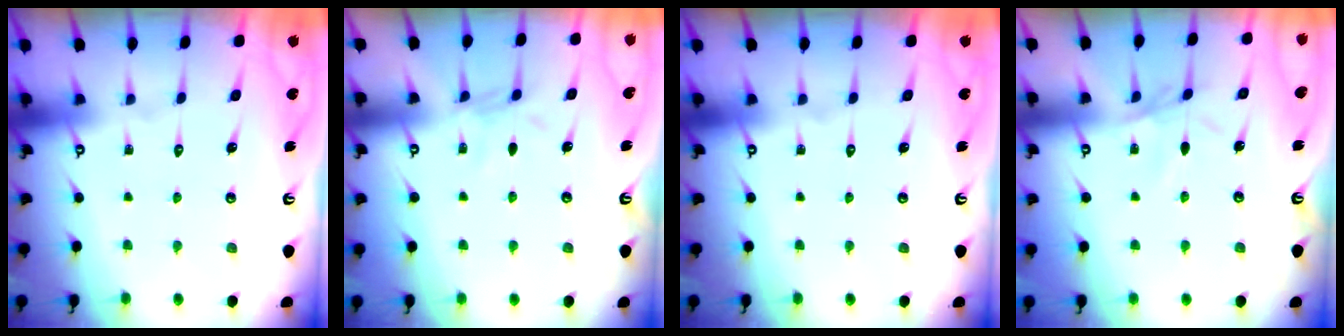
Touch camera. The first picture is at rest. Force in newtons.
{"total": 4.3, "press": 4.2, "slide": 0.5}
{"total": 0.0}
{"total": 2.5, "press": 2.5, "slide": 0.6}